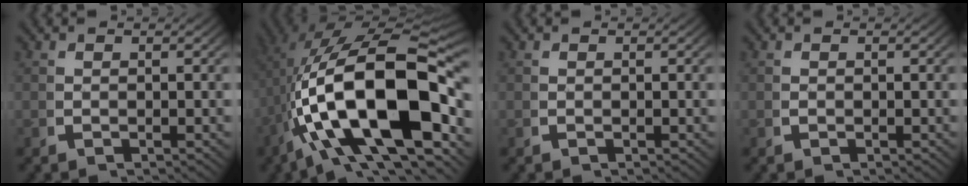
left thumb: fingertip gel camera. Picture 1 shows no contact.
{"total": 21.3, "force": [-0.8, 11.7, 17.8], "torque": [-0.338, -0.066, 0.021]}
{"total": 0.0}
{"total": 0.0}